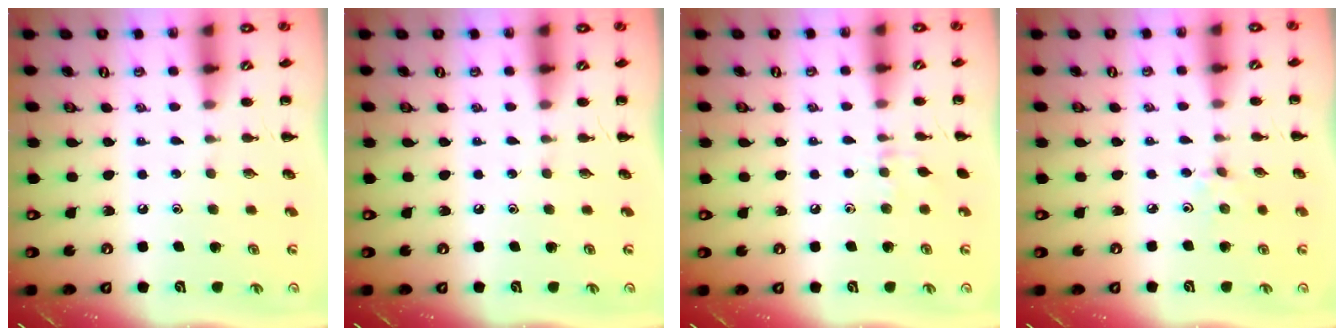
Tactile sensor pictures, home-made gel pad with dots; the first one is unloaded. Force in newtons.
{"total": 0.0}
{"total": 5.4, "press": 5.0, "slide": 1.9}
{"total": 1.9, "press": 1.8, "slide": 0.7}